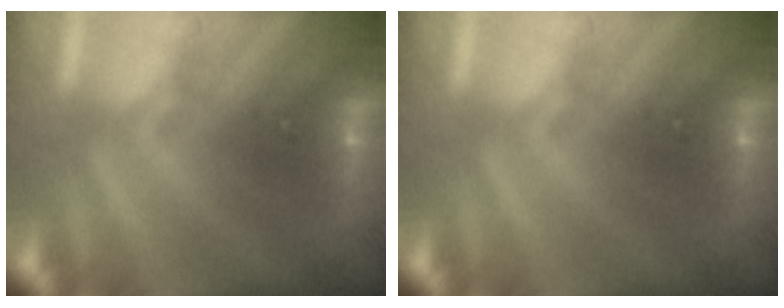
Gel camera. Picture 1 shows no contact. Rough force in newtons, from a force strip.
{"total": 0.0}